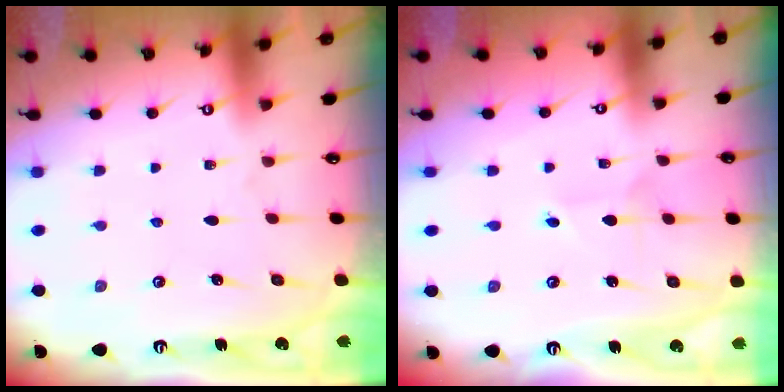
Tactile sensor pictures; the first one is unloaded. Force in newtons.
{"total": 2.4, "press": 2.3, "slide": 0.2}